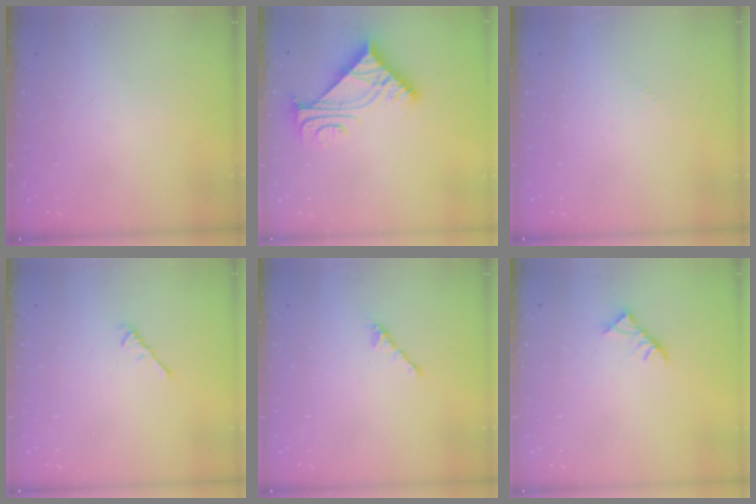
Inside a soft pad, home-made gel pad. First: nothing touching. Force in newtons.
{"total": 6.1, "press": 6.1, "slide": 0.7}
{"total": 0.0}
{"total": 2.6, "press": 2.6, "slide": 0.6}
{"total": 2.1, "press": 2.0, "slide": 0.7}
{"total": 3.4, "press": 3.3, "slide": 0.8}